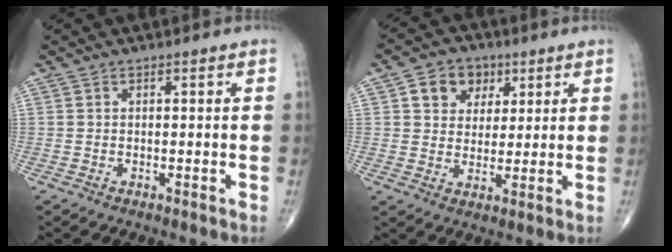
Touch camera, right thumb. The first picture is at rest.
{"total": 8.0, "force": [3.3, 6.4, 3.5], "torque": [-0.017, -0.007, 0.049]}